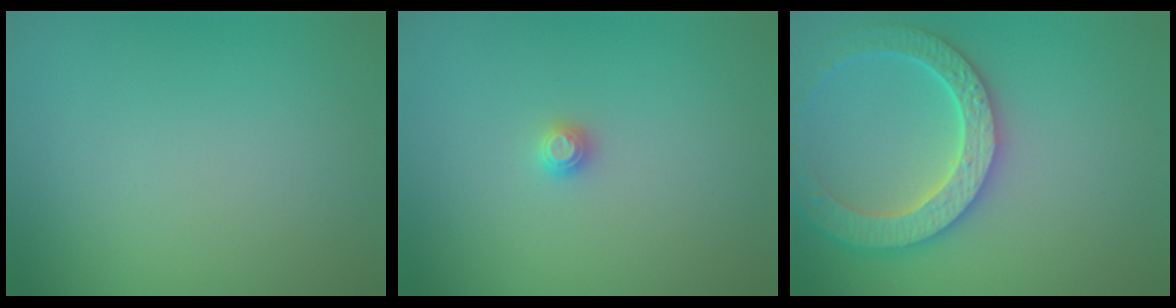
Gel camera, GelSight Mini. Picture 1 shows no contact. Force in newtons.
{"total": 0.8, "press": 0.8, "slide": 0.1}
{"total": 5.8, "press": 5.2, "slide": 2.4}